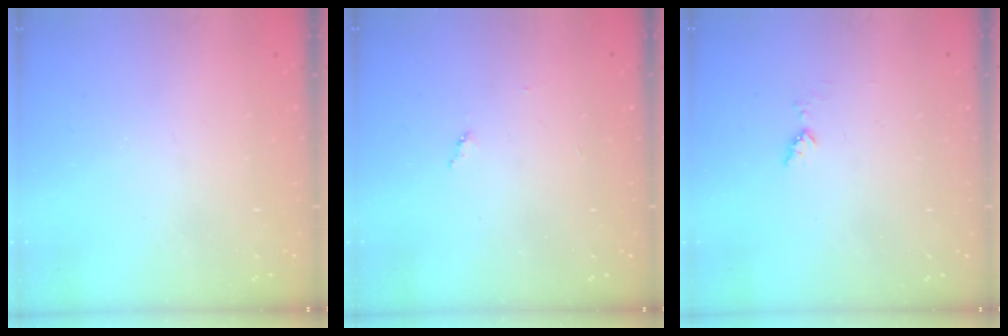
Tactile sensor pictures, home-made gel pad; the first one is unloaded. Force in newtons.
{"total": 3.6, "press": 3.6, "slide": 0.4}
{"total": 4.4, "press": 4.4, "slide": 0.5}